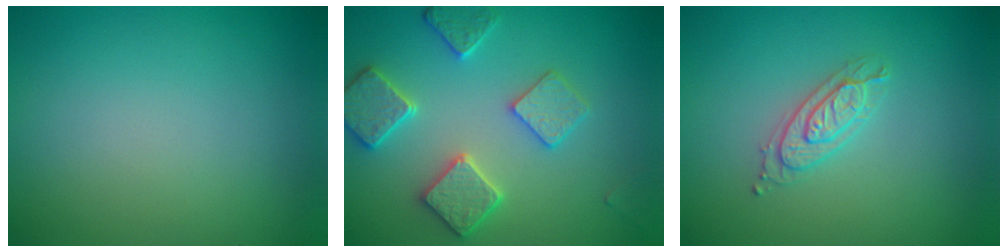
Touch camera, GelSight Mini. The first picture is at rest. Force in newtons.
{"total": 4.2, "press": 4.1, "slide": 0.9}
{"total": 2.2, "press": 2.1, "slide": 0.5}